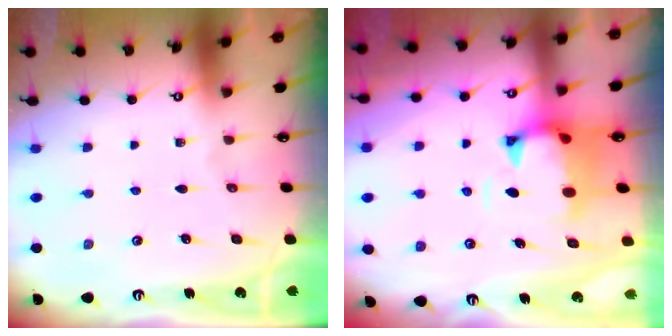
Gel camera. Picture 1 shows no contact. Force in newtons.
{"total": 1.5, "press": 1.1, "slide": 1.1}